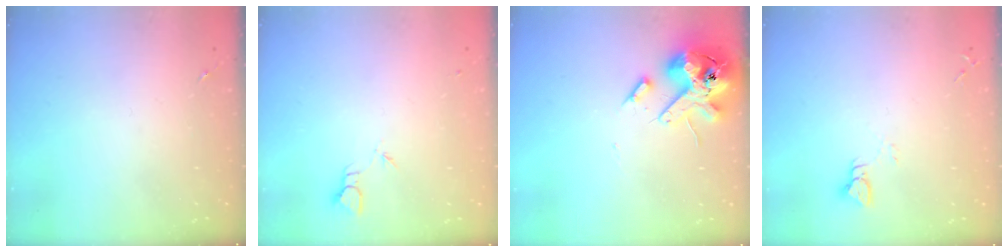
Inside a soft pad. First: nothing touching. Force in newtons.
{"total": 2.0, "press": 2.0, "slide": 0.1}
{"total": 14.5, "press": 14.4, "slide": 2.4}
{"total": 2.9, "press": 2.9, "slide": 0.2}